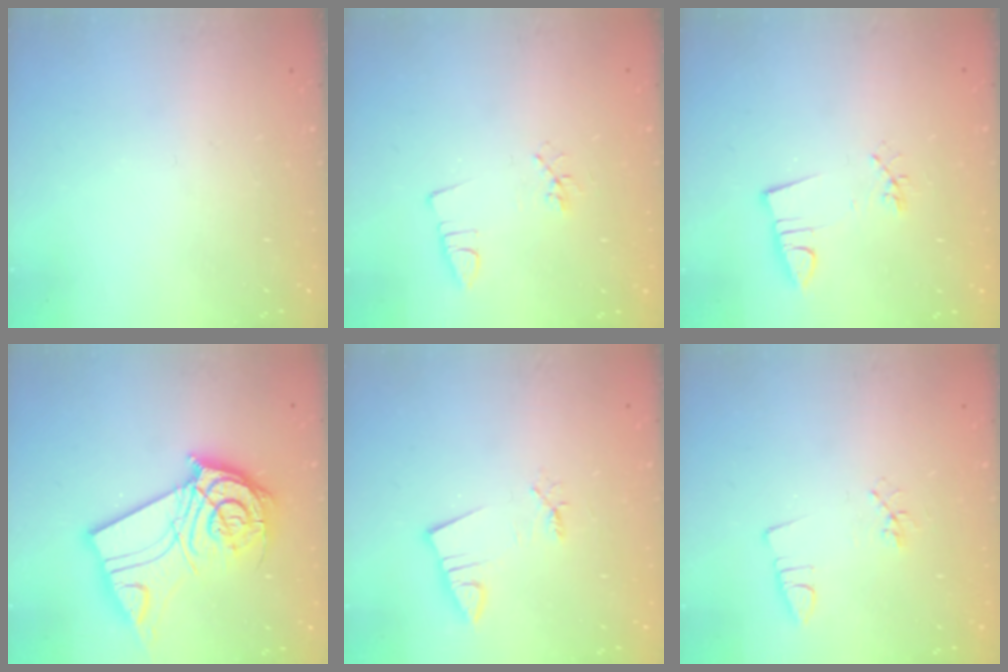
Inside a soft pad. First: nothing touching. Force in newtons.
{"total": 2.9, "press": 2.5, "slide": 1.4}
{"total": 3.0, "press": 1.4, "slide": 2.6}
{"total": 16.8, "press": 16.8, "slide": 1.8}
{"total": 2.4, "press": 2.4, "slide": 0.3}
{"total": 2.9, "press": 2.5, "slide": 1.4}